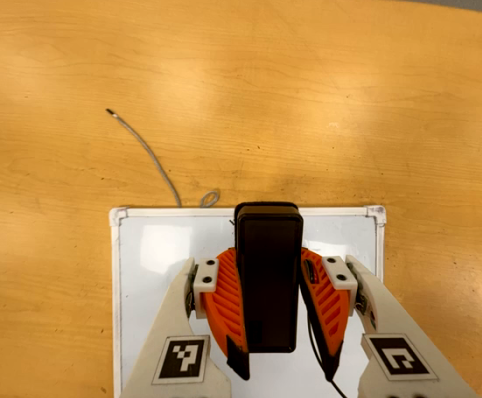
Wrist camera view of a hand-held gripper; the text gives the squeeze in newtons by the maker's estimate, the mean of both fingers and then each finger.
{"total": 6.5, "left": 5.2, "right": 7.7}